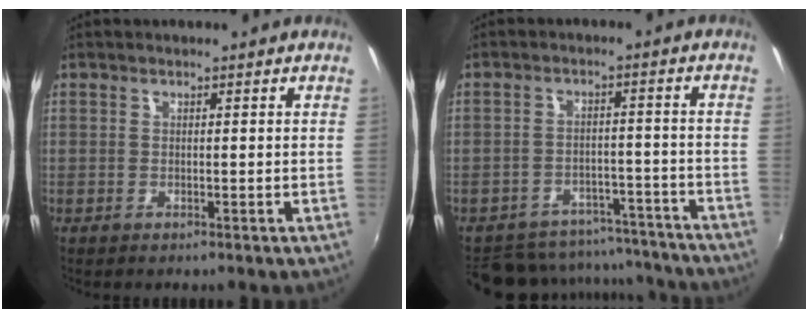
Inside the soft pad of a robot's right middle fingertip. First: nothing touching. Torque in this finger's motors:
{"motor_torque": [0.79, -1.34, -0.08, -0.01]}